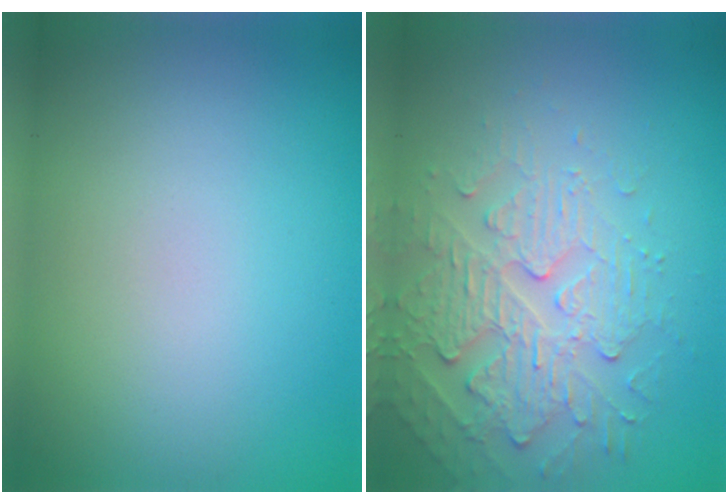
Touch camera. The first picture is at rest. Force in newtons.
{"total": 4.0, "press": 3.6, "slide": 1.8}